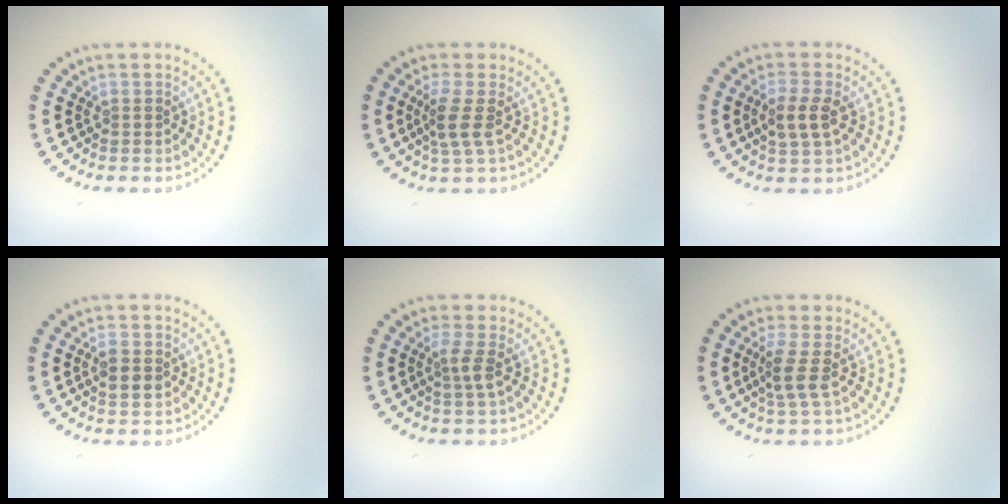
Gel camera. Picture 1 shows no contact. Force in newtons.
{"total": 2.5, "press": 2.0, "slide": 1.6}
{"total": 2.6, "press": 2.5, "slide": 0.8}
{"total": 2.1, "press": 2.1, "slide": 0.2}
{"total": 1.8, "press": 1.3, "slide": 1.2}
{"total": 2.5, "press": 2.0, "slide": 1.6}